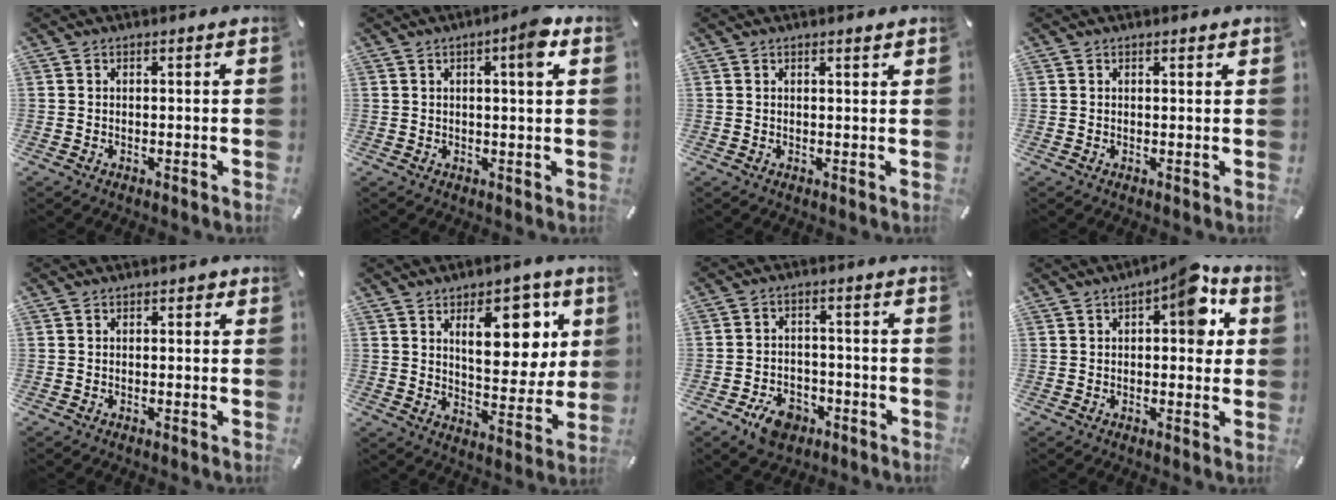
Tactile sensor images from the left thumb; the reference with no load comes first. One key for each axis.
{"total": 5.8, "fx": 2.3, "fy": 0.9, "fz": 5.2, "tx": -0.074, "ty": -0.008, "tz": 0.029}
{"total": 1.0, "fx": 0.8, "fy": 0.1, "fz": 0.6, "tx": -0.013, "ty": -0.001, "tz": 0.014}
{"total": 0.7, "fx": 0.5, "fy": 0.2, "fz": 0.5, "tx": -0.011, "ty": 0.000, "tz": 0.009}
{"total": 0.8, "fx": 0.2, "fy": 0.6, "fz": 0.6, "tx": -0.004, "ty": 0.002, "tz": -0.001}
{"total": 15.9, "fx": 6.9, "fy": 8.6, "fz": 11.5, "tx": -0.142, "ty": -0.030, "tz": 0.111}
{"total": 7.2, "fx": -4.1, "fy": 5.0, "fz": 3.2, "tx": -0.048, "ty": 0.025, "tz": -0.075}
{"total": 10.1, "fx": 3.2, "fy": 4.6, "fz": 8.4, "tx": -0.090, "ty": -0.015, "tz": 0.043}